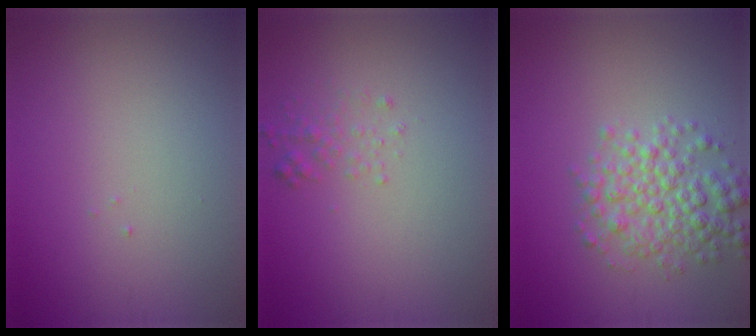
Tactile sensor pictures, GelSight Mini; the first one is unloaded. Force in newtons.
{"total": 1.3, "press": 1.3, "slide": 0.1}
{"total": 4.3, "press": 4.3, "slide": 0.1}